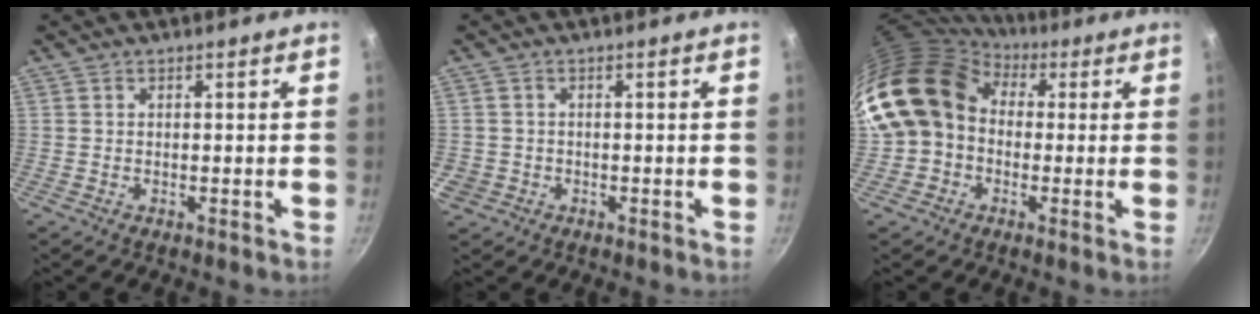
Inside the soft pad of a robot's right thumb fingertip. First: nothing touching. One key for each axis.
{"total": 3.2, "fx": -0.9, "fy": 2.9, "fz": 0.9, "tx": -0.023, "ty": 0.008, "tz": -0.010}
{"total": 14.7, "fx": 1.3, "fy": 12.1, "fz": 8.3, "tx": -0.129, "ty": 0.033, "tz": 0.008}